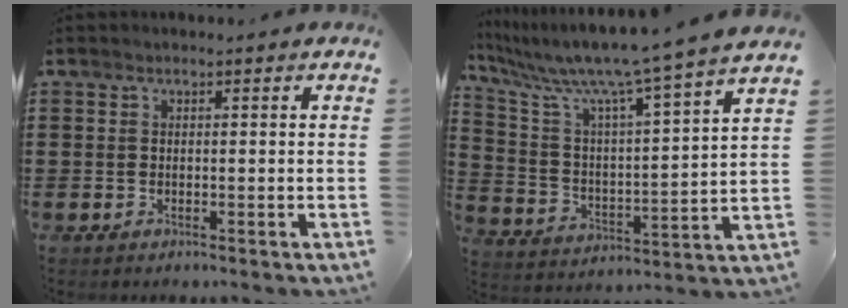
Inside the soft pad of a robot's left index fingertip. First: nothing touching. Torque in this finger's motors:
{"motor_torque": [1.09, -1.05, 0.45, 0.21]}